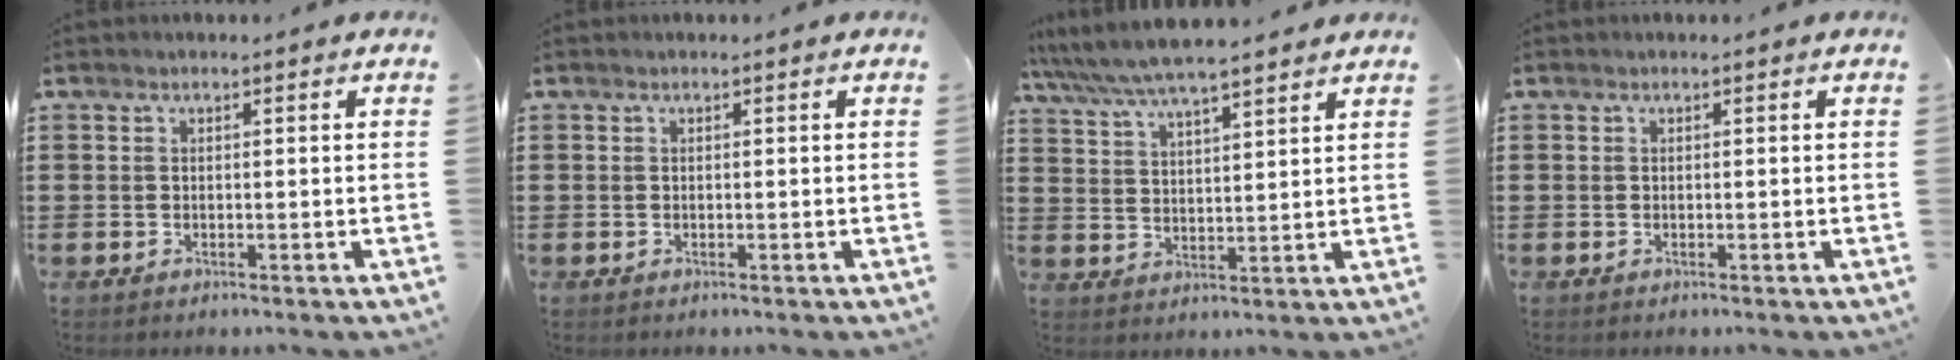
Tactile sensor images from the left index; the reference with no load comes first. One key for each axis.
{"total": 0.0}
{"total": 6.3, "fx": 5.8, "fy": 0.5, "fz": 2.5, "tx": -0.069, "ty": -0.024, "tz": 0.101}
{"total": 0.0}